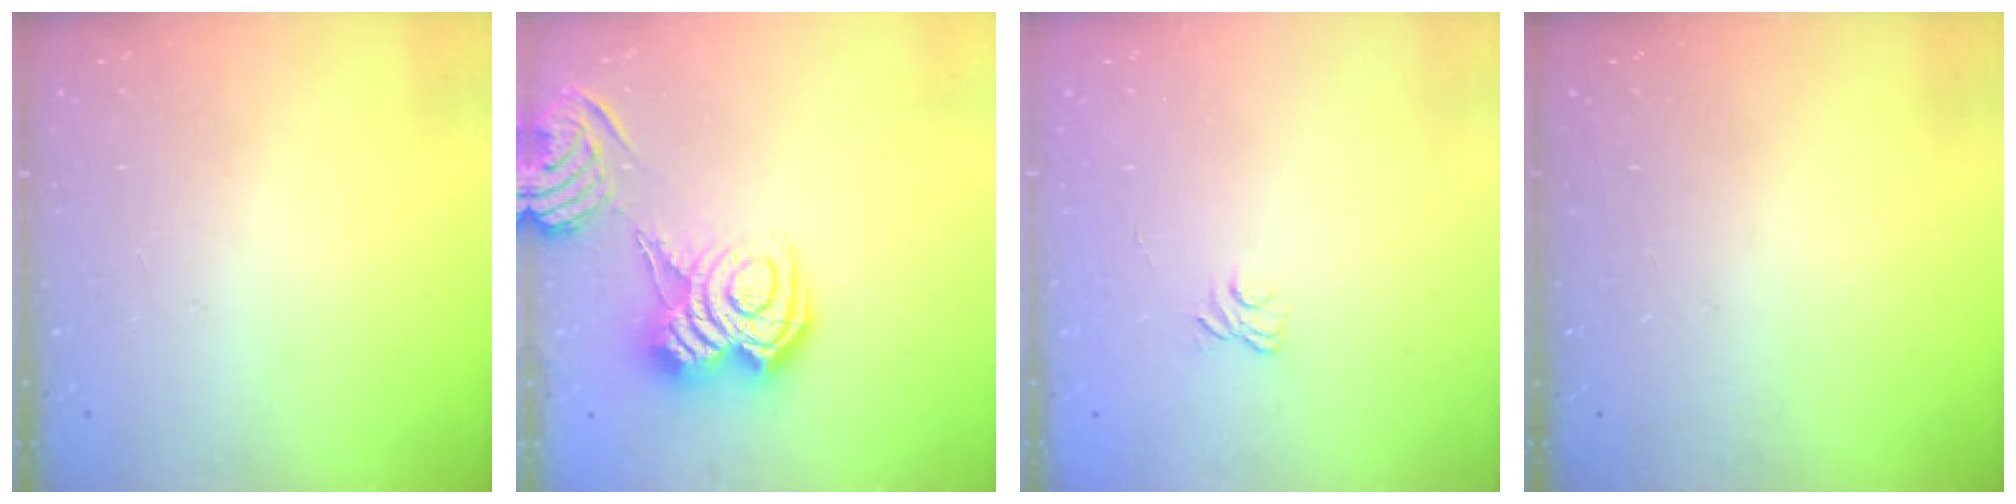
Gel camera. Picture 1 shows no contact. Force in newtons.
{"total": 9.6, "press": 9.5, "slide": 1.1}
{"total": 3.3, "press": 3.0, "slide": 1.3}
{"total": 0.0}